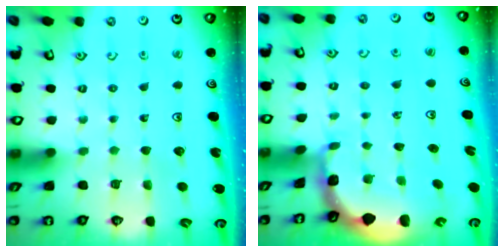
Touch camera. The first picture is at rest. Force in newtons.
{"total": 1.3, "press": 1.3, "slide": 0.2}